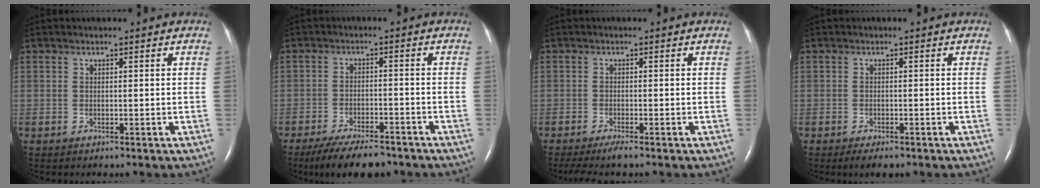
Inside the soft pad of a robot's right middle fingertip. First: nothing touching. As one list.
[{"total": 10.0, "force": [-8.4, 2.5, 4.8], "torque": [-0.078, -0.015, -0.131]}, {"total": 3.8, "force": [-3.1, -0.1, 2.3], "torque": [-0.043, -0.011, -0.054]}, {"total": 2.3, "force": [-1.6, 0.7, 1.5], "torque": [-0.025, -0.005, -0.020]}]